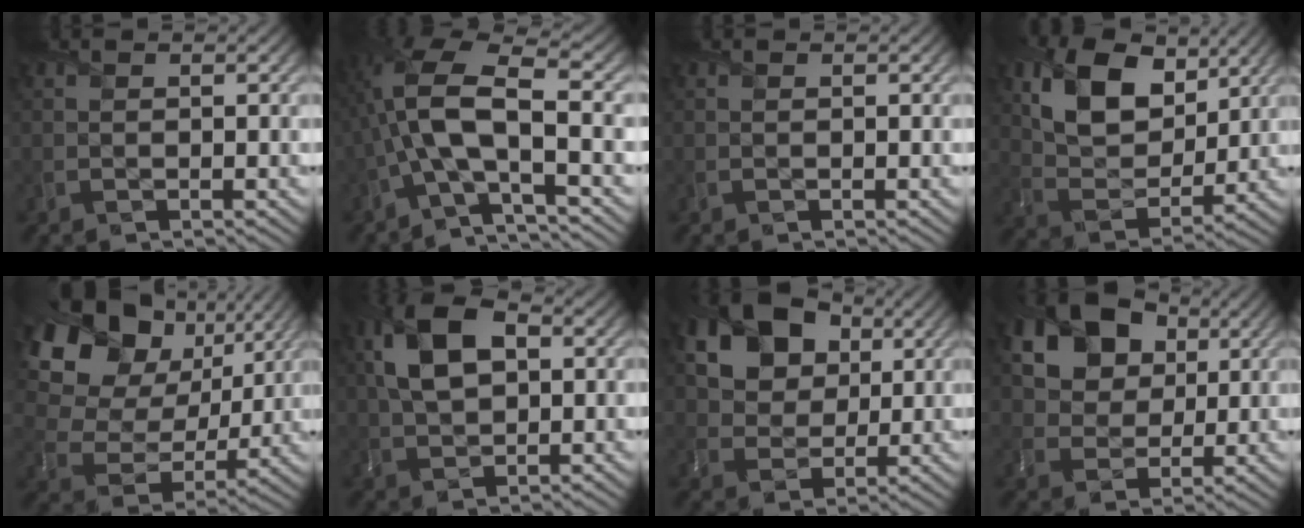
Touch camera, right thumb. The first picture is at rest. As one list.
[{"total": 10.9, "force": [-2.0, 3.9, 10.0], "torque": [-0.224, 0.006, -0.053]}, {"total": 0.0}, {"total": 11.1, "force": [5.0, 7.0, 7.0], "torque": [-0.157, -0.003, 0.090]}, {"total": 18.9, "force": [7.7, 13.4, 10.9], "torque": [-0.265, 0.041, 0.150]}, {"total": 10.2, "force": [2.1, 6.1, 7.9], "torque": [-0.188, 0.015, 0.031]}, {"total": 14.4, "force": [5.8, 10.4, 8.1], "torque": [-0.187, 0.033, 0.111]}, {"total": 17.2, "force": [7.5, 12.7, 8.8], "torque": [-0.217, 0.041, 0.159]}]